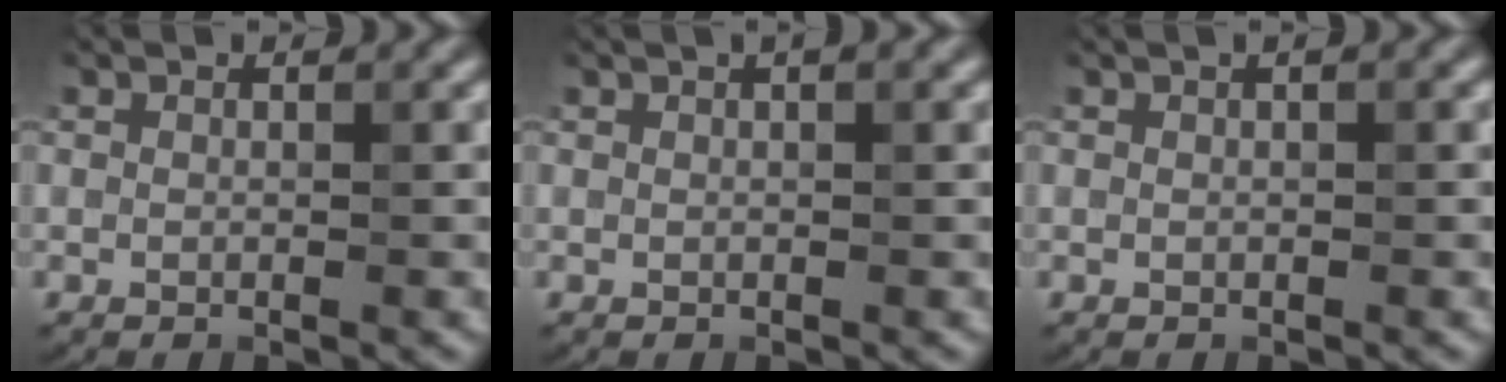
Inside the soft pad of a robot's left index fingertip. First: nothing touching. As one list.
[{"total": 1.8, "force": [1.1, 0.5, 1.4], "torque": [-0.021, 0.002, 0.011]}, {"total": 1.3, "force": [0.5, 0.4, 1.1], "torque": [-0.015, 0.006, 0.002]}]